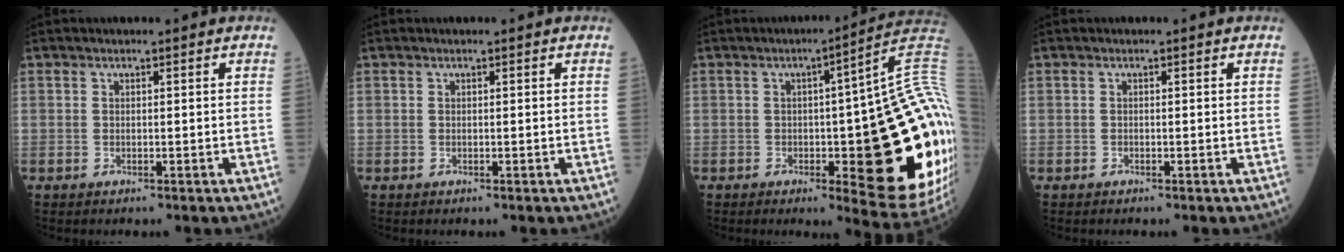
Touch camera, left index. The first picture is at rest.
{"total": 0.0}
{"total": 26.9, "force": [-2.0, 5.1, 26.3], "torque": [-0.222, 0.014, -0.016]}
{"total": 0.0}